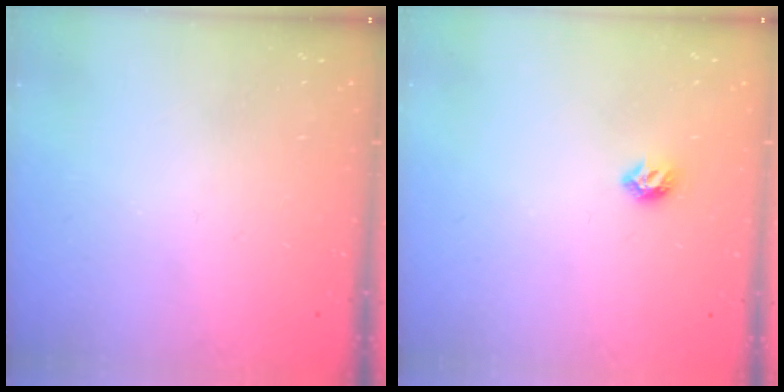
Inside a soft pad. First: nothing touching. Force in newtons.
{"total": 5.5, "press": 5.4, "slide": 1.2}